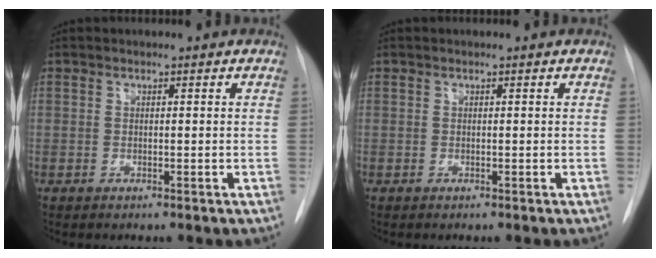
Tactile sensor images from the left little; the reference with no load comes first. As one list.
[{"total": 0.0}]